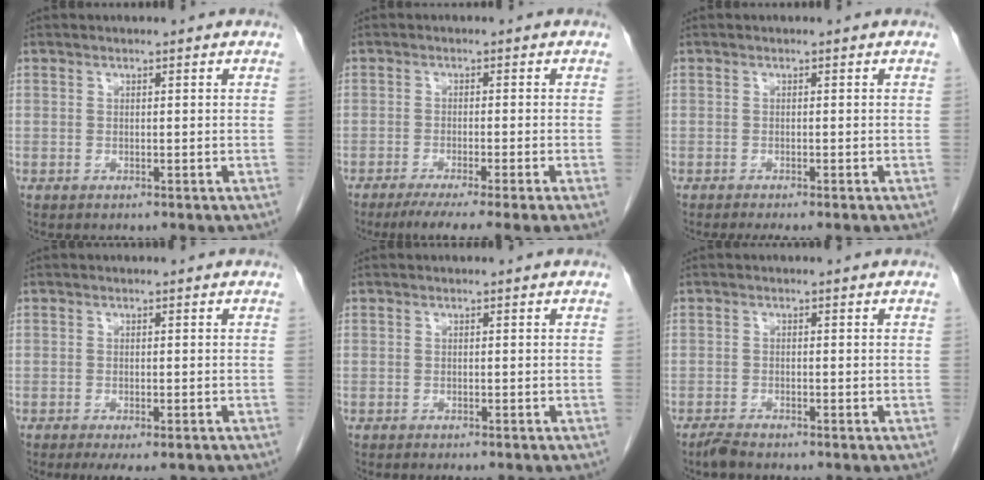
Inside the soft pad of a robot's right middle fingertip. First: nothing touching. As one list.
[{"total": 8.6, "force": [-6.4, -0.9, 5.6], "torque": [-0.069, -0.019, -0.096]}, {"total": 3.7, "force": [-3.1, 0.2, 2.0], "torque": [-0.020, -0.007, -0.043]}, {"total": 4.8, "force": [-3.5, 1.4, 3.0], "torque": [-0.036, -0.010, -0.049]}, {"total": 2.8, "force": [-2.5, 0.3, 1.2], "torque": [-0.013, -0.004, -0.032]}, {"total": 1.8, "force": [-1.6, 0.1, 0.8], "torque": [-0.024, -0.006, -0.032]}]